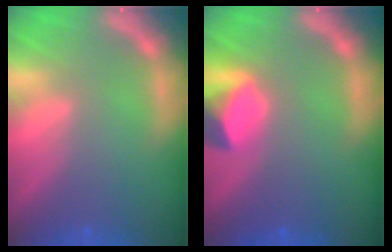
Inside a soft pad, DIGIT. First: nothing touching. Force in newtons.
{"total": 4.0}